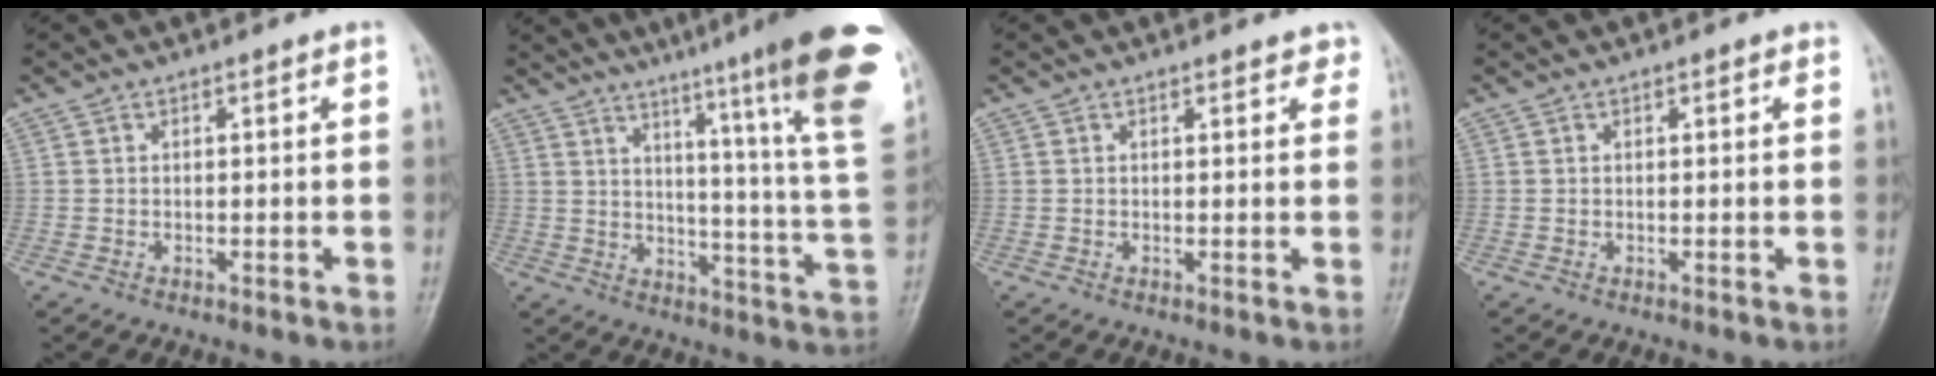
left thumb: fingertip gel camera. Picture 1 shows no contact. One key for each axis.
{"total": 24.7, "fx": 16.8, "fy": 0.6, "fz": 18.0, "tx": -0.223, "ty": -0.108, "tz": 0.217}
{"total": 2.1, "fx": 1.5, "fy": 1.0, "fz": 1.1, "tx": 0.006, "ty": -0.003, "tz": 0.012}
{"total": 0.9, "fx": 0.5, "fy": 0.4, "fz": 0.6, "tx": -0.007, "ty": -0.001, "tz": 0.004}